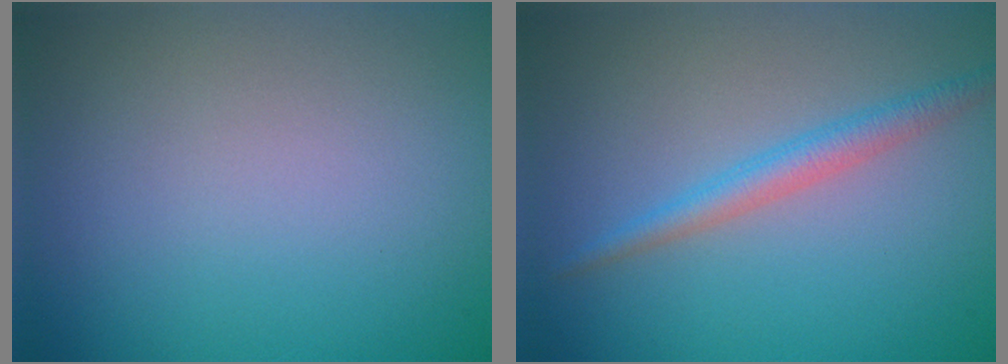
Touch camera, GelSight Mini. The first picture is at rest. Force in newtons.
{"total": 2.3, "press": 2.3, "slide": 0.1}